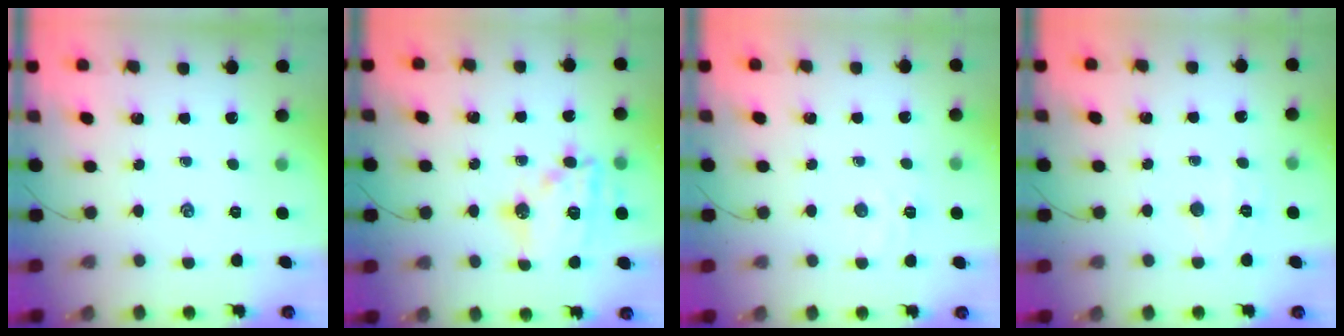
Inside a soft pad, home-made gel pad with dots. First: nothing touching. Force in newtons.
{"total": 15.3, "press": 15.1, "slide": 2.4}
{"total": 3.7, "press": 3.6, "slide": 0.9}
{"total": 5.3, "press": 5.2, "slide": 1.1}